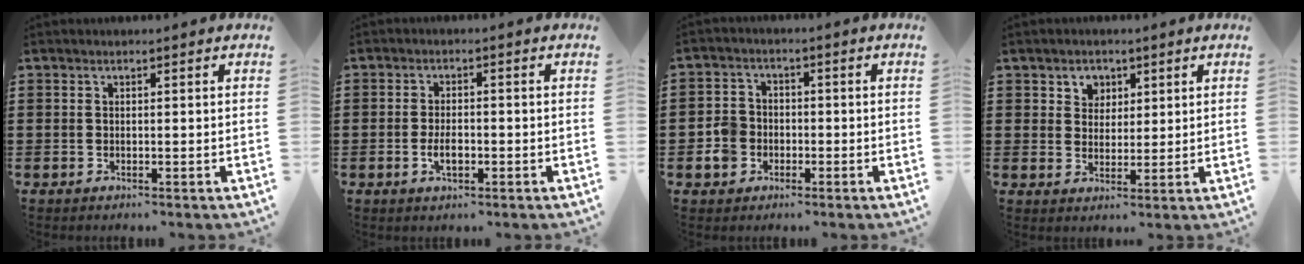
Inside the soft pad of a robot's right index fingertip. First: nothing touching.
{"total": 3.1, "force": [-0.9, 1.5, 2.6], "torque": [-0.047, 0.003, -0.016]}
{"total": 4.5, "force": [-1.5, 3.8, 1.8], "torque": [-0.055, 0.004, -0.034]}
{"total": 3.3, "force": [1.8, 2.7, 0.2], "torque": [-0.019, 0.012, 0.031]}